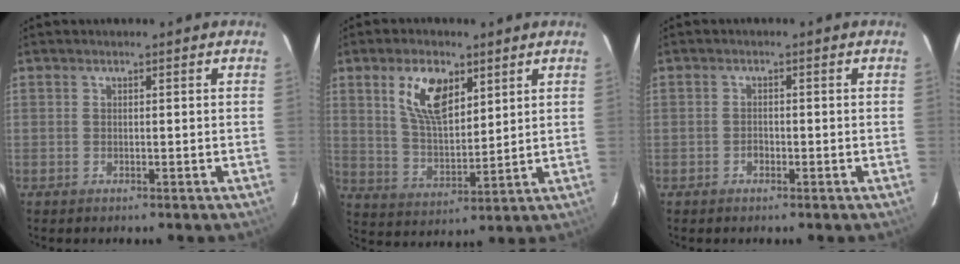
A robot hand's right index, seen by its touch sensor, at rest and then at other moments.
{"total": 10.7, "force": [5.2, 5.2, 7.8], "torque": [-0.144, 0.009, 0.108]}
{"total": 1.2, "force": [-0.6, 0.9, 0.6], "torque": [-0.010, 0.003, -0.009]}